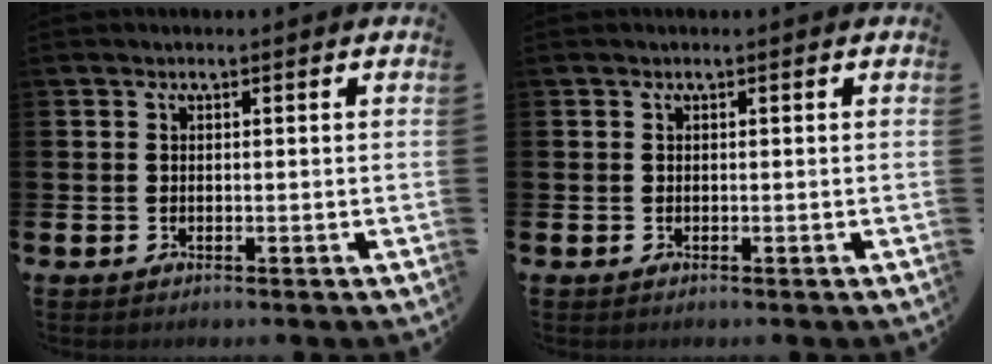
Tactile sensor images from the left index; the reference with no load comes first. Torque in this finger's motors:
{"motor_torque": [0.00, 0.00, 0.00, -0.01]}